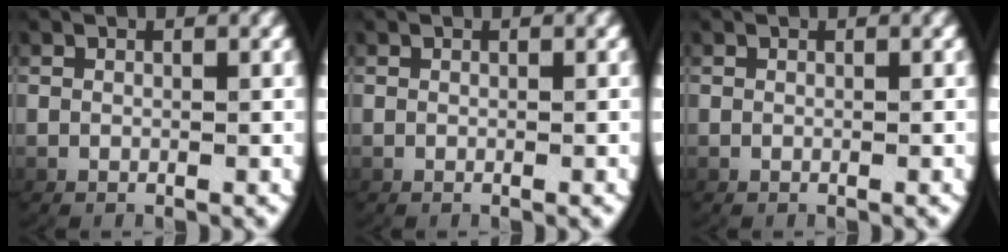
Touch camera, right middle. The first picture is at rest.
{"total": 0.0}
{"total": 0.0}